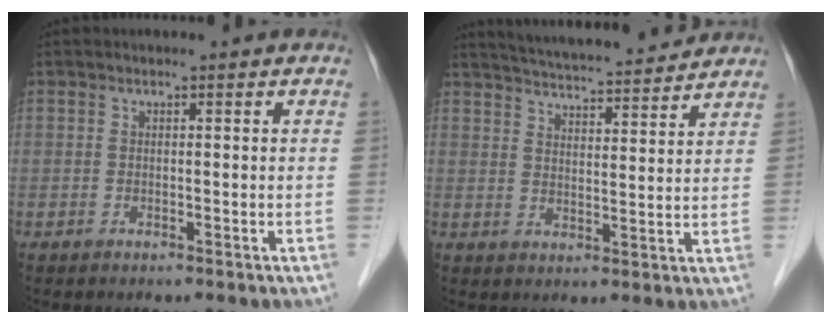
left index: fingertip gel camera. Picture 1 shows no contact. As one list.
[{"total": 13.9, "force": [13.0, 1.1, 4.8], "torque": [-0.083, 0.011, 0.188]}]